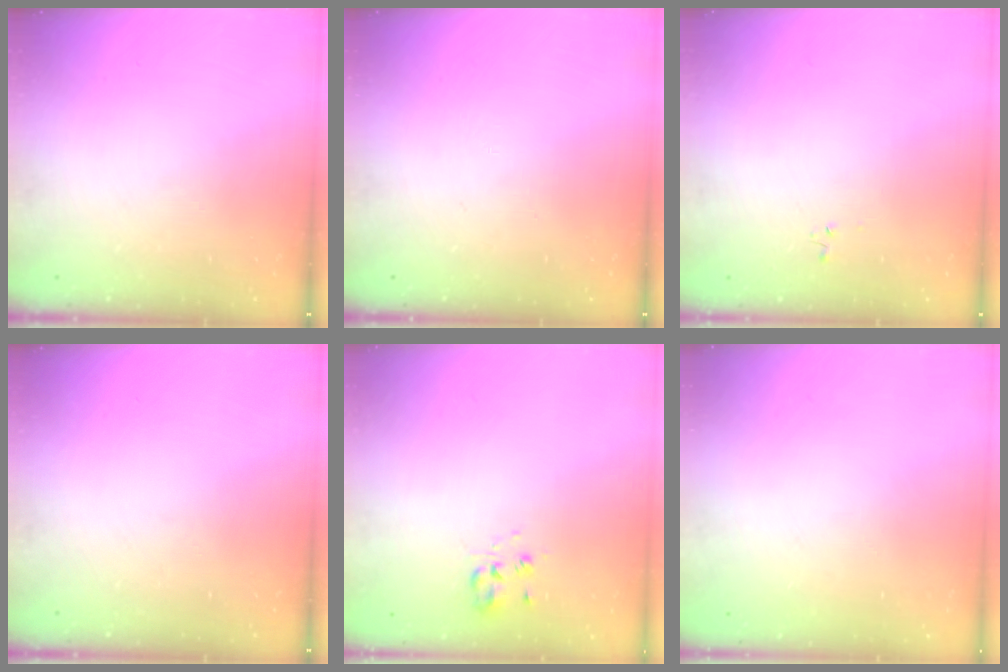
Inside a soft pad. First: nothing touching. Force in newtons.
{"total": 0.0}
{"total": 0.0}
{"total": 0.0}
{"total": 3.8, "press": 3.7, "slide": 1.1}
{"total": 1.6, "press": 1.6, "slide": 0.1}